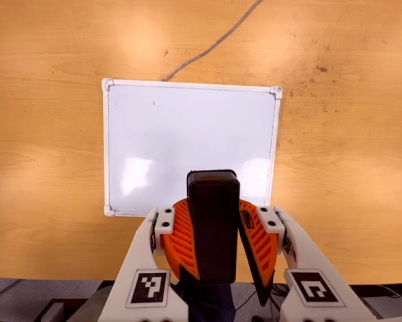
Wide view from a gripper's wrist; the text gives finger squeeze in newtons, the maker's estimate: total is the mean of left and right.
{"total": 10.3, "left": 10.3, "right": 10.3}